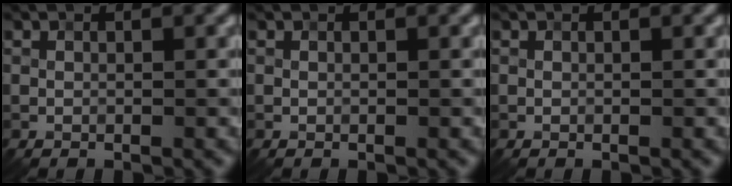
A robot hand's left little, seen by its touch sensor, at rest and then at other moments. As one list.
[{"total": 0.0}, {"total": 0.0}]